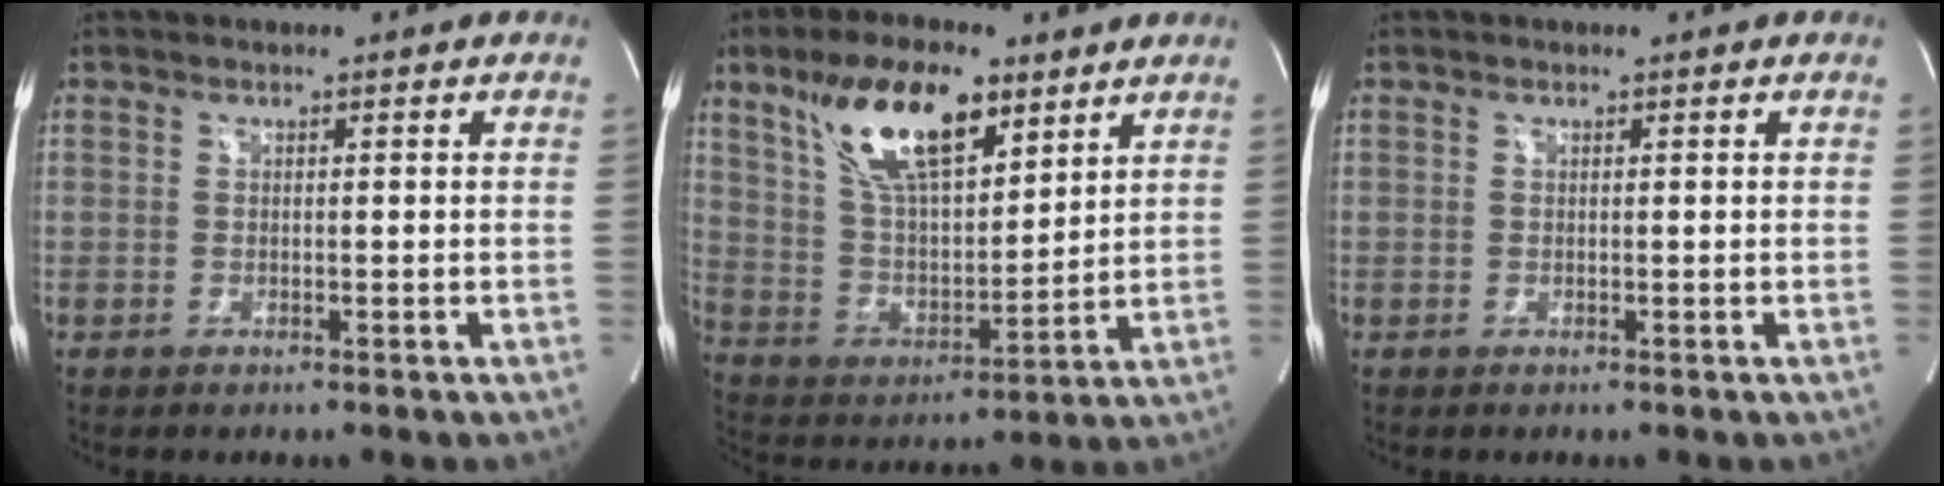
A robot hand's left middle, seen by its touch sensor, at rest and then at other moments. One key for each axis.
{"total": 16.1, "fx": 9.3, "fy": 5.7, "fz": 11.8, "tx": -0.220, "ty": 0.015, "tz": 0.174}
{"total": 0.0}